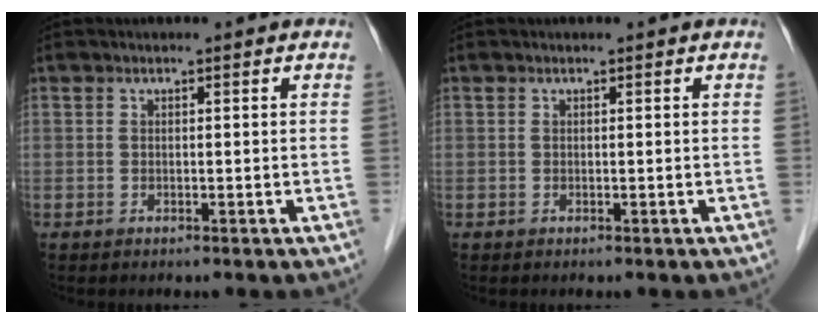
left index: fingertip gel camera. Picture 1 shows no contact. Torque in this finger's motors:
{"motor_torque": [-0.01, 0.00, 0.00, 0.00]}